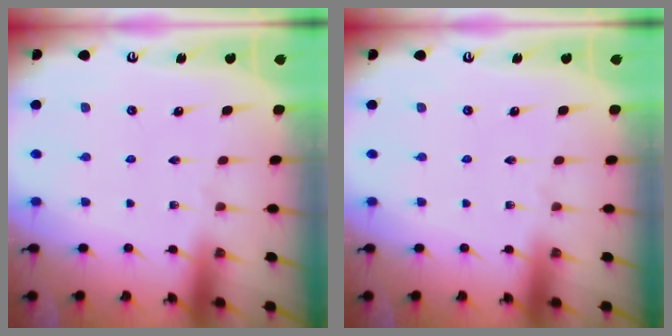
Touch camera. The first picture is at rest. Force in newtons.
{"total": 0.0}